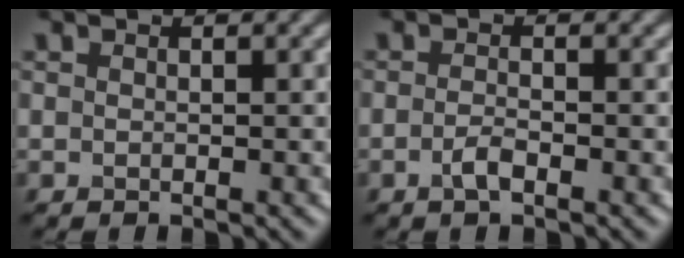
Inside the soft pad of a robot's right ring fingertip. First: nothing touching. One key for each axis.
{"total": 1.5, "fx": -0.8, "fy": 0.5, "fz": 1.2, "tx": -0.026, "ty": 0.000, "tz": -0.017}